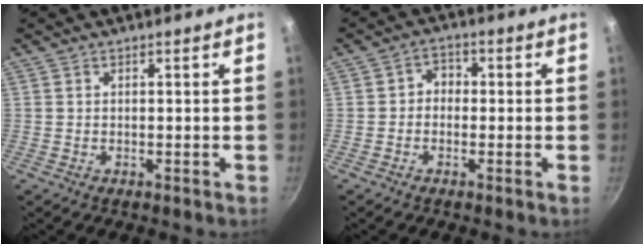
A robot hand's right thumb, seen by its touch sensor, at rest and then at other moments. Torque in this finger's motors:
{"motor_torque": [-0.01, -0.02, -0.21, 0.03, 0.06]}